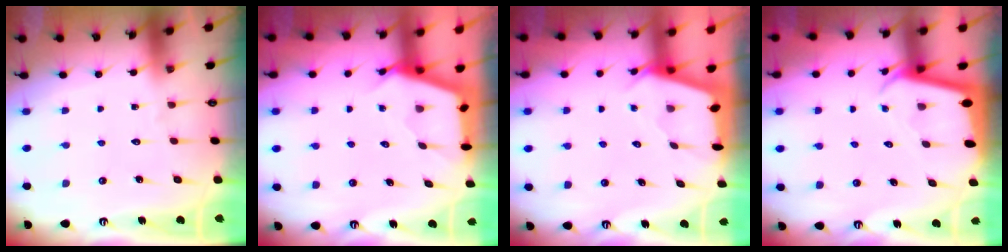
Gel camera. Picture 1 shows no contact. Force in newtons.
{"total": 2.6, "press": 2.5, "slide": 0.3}
{"total": 2.4, "press": 2.4, "slide": 0.3}
{"total": 2.1, "press": 2.1, "slide": 0.1}